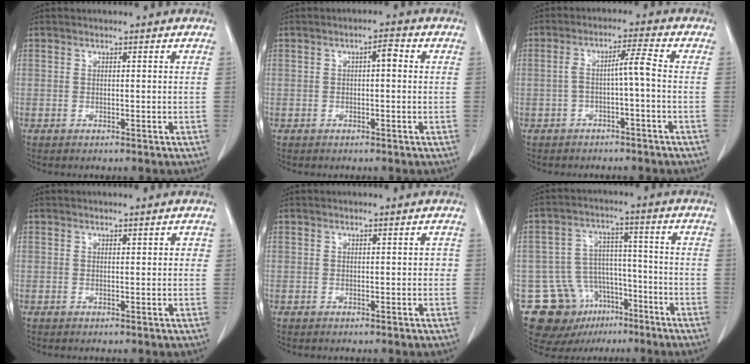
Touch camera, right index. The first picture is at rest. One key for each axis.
{"total": 2.3, "fx": 0.3, "fy": 0.7, "fz": 2.1, "tx": -0.032, "ty": 0.010, "tz": 0.004}
{"total": 4.1, "fx": -1.0, "fy": -0.1, "fz": 4.0, "tx": -0.073, "ty": 0.021, "tz": -0.013}
{"total": 1.0, "fx": 0.3, "fy": 0.4, "fz": 0.9, "tx": -0.010, "ty": 0.004, "tz": 0.004}
{"total": 0.9, "fx": -0.1, "fy": 0.5, "fz": 0.7, "tx": -0.002, "ty": 0.004, "tz": -0.001}
{"total": 13.0, "fx": -7.7, "fy": 9.6, "fz": 4.1, "tx": -0.069, "ty": 0.054, "tz": -0.111}